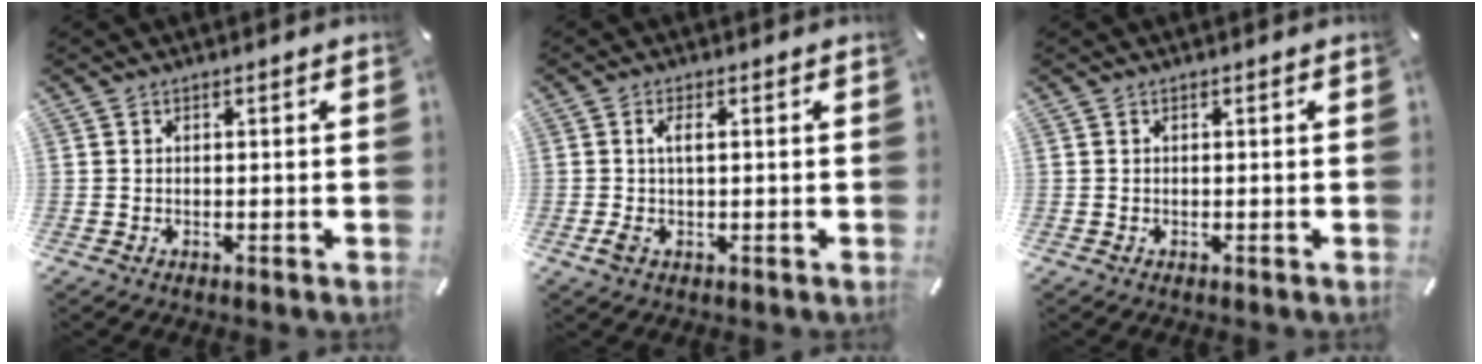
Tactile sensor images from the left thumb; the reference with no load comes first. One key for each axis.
{"total": 3.2, "fx": 0.2, "fy": 1.1, "fz": 3.0, "tx": -0.064, "ty": 0.000, "tz": 0.000}
{"total": 0.0}